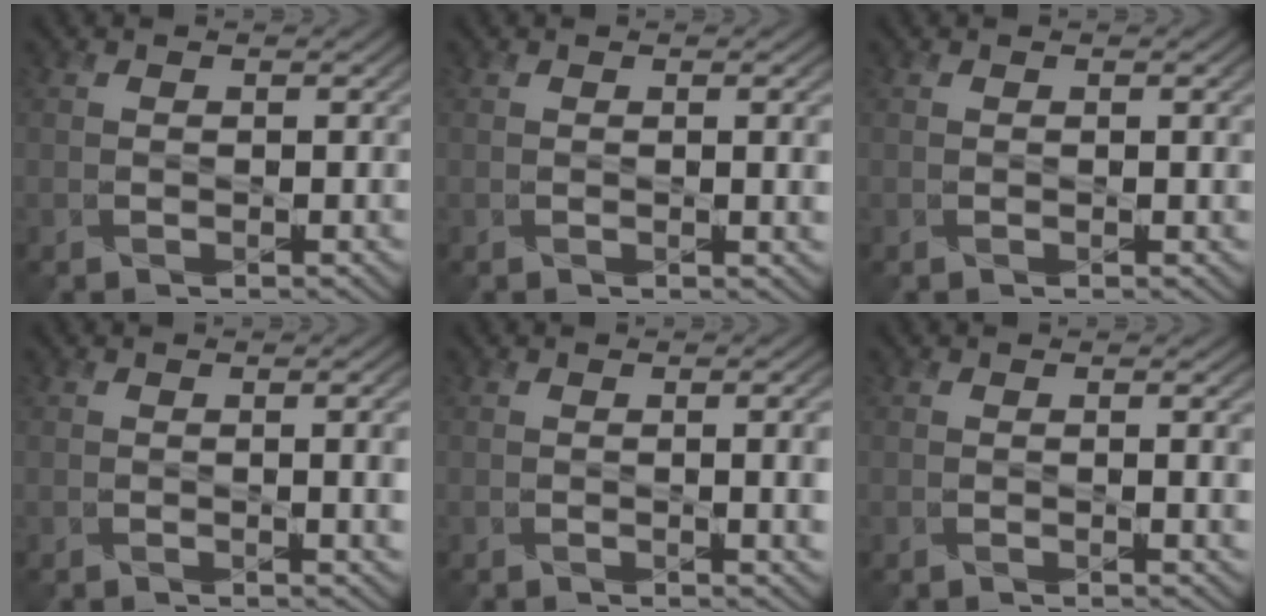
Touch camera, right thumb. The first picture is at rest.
{"total": 2.6, "force": [0.1, 0.4, 2.5], "torque": [-0.036, 0.002, 0.002]}
{"total": 1.3, "force": [0.2, 0.1, 1.2], "torque": [-0.017, 0.000, 0.003]}
{"total": 4.1, "force": [-0.1, 1.0, 4.0], "torque": [-0.048, -0.001, 0.004]}
{"total": 4.8, "force": [-0.2, 1.3, 4.6], "torque": [-0.052, -0.002, 0.004]}
{"total": 2.2, "force": [0.1, 0.3, 2.2], "torque": [-0.033, 0.001, 0.002]}